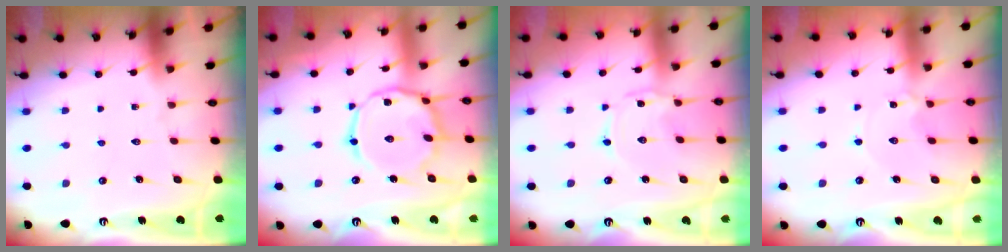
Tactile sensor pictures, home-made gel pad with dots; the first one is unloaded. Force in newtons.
{"total": 14.0, "press": 13.9, "slide": 0.9}
{"total": 0.5, "press": 0.5, "slide": 0.1}
{"total": 2.2, "press": 2.2, "slide": 0.2}